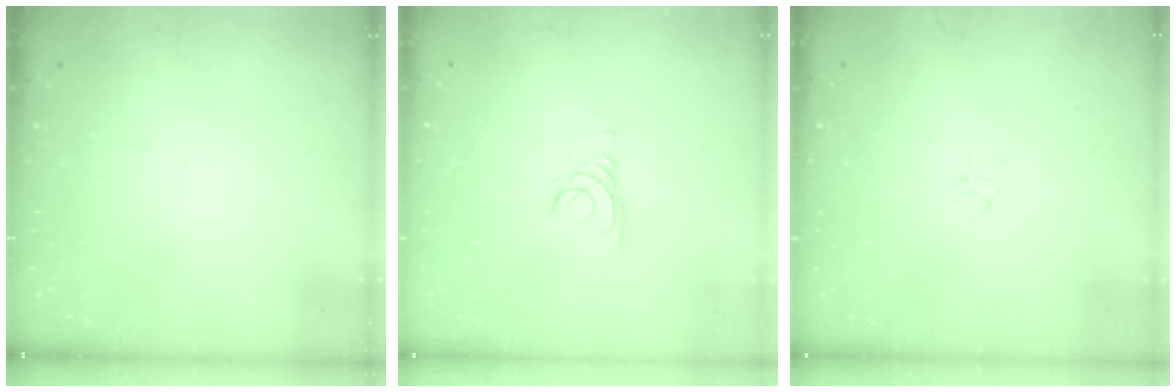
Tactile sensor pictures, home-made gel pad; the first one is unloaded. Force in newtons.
{"total": 1.4, "press": 1.4, "slide": 0.2}
{"total": 1.9, "press": 1.8, "slide": 0.5}